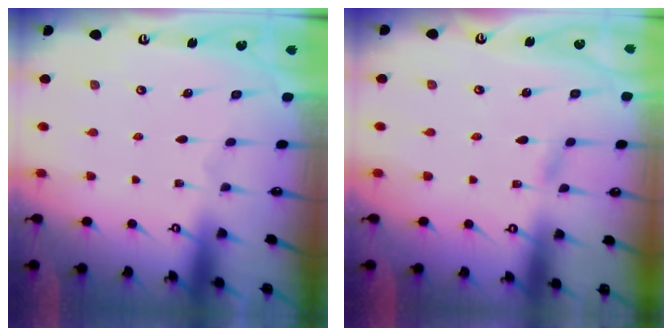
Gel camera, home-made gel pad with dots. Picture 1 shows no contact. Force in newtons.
{"total": 2.2, "press": 2.2, "slide": 0.3}